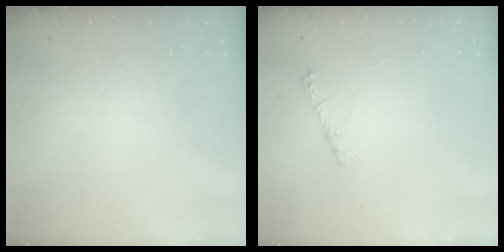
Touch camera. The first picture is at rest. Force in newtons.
{"total": 5.9, "press": 5.9, "slide": 0.7}